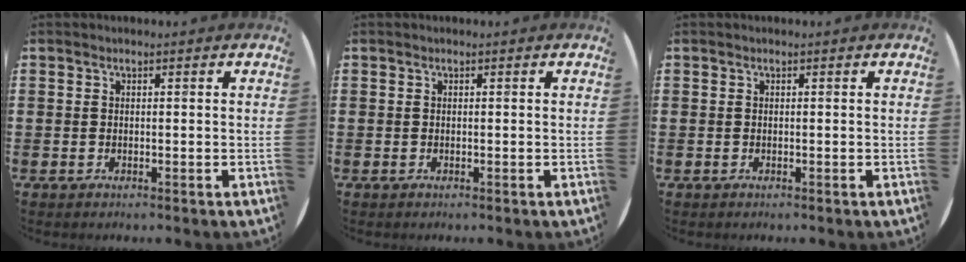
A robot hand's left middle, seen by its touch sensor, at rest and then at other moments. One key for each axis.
{"total": 0.0}
{"total": 0.0}